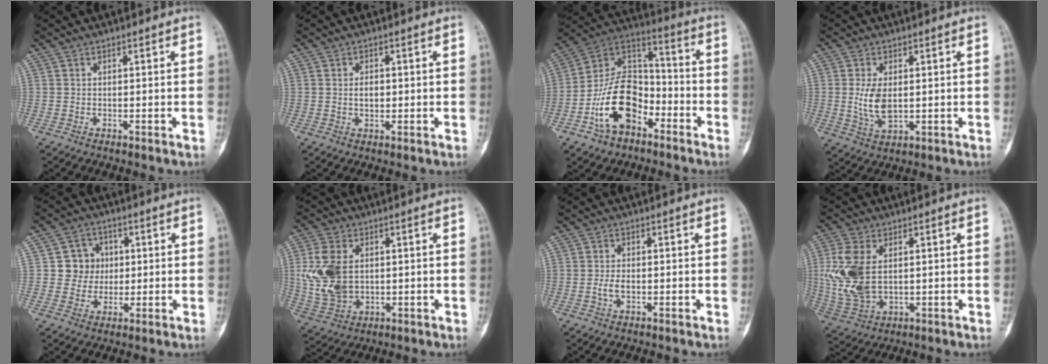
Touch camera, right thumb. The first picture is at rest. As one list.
[{"total": 2.2, "force": [0.1, 1.5, 1.6], "torque": [-0.017, 0.001, 0.003]}, {"total": 18.0, "force": [-7.9, 11.4, 11.5], "torque": [-0.178, 0.079, -0.148]}, {"total": 6.7, "force": [0.4, 3.8, 5.5], "torque": [-0.107, -0.010, 0.016]}, {"total": 6.4, "force": [0.8, 6.2, 1.6], "torque": [0.016, 0.009, 0.009]}, {"total": 11.6, "force": [1.4, 7.9, 8.4], "torque": [-0.175, -0.004, 0.040]}, {"total": 2.3, "force": [-0.4, 1.2, 1.9], "torque": [-0.042, 0.002, -0.007]}, {"total": 12.2, "force": [1.8, 7.5, 9.5], "torque": [-0.213, -0.004, 0.045]}]